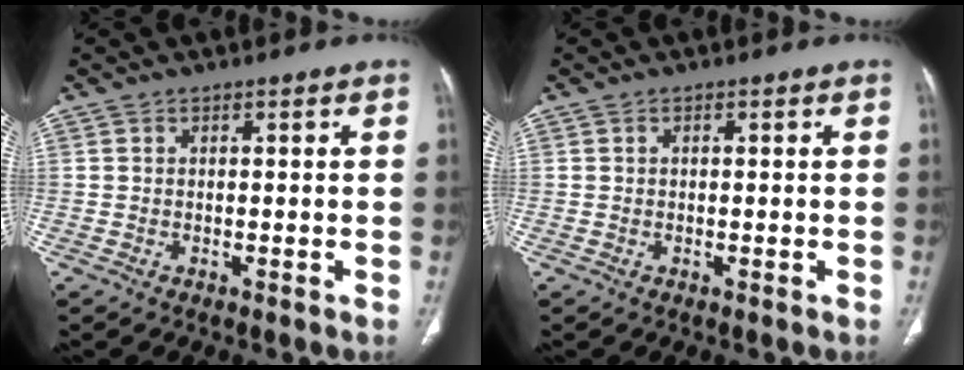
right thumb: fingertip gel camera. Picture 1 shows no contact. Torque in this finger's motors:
{"motor_torque": [0.17, 0.05, -0.27, 0.02, 0.03]}